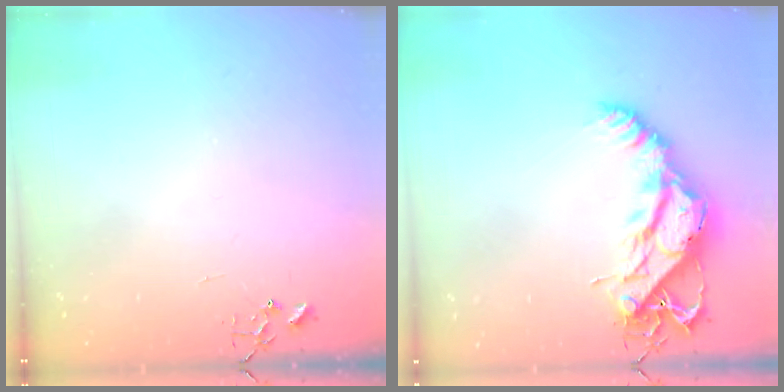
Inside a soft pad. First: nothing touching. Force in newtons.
{"total": 14.0, "press": 13.9, "slide": 1.4}